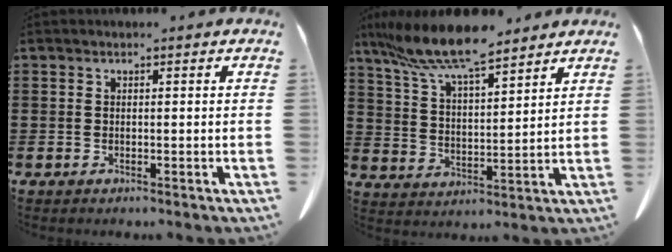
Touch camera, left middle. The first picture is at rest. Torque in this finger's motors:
{"motor_torque": [0.85, 0.74, 0.56, 0.11]}